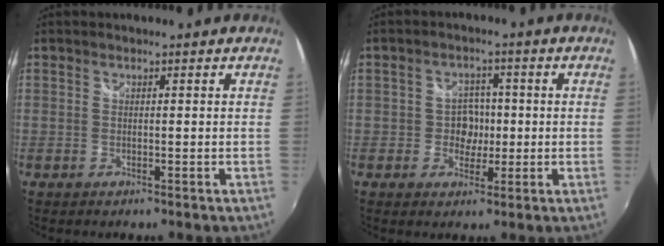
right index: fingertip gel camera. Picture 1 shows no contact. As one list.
[{"total": 4.2, "force": [-0.6, 3.9, 1.5], "torque": [-0.024, 0.009, -0.009]}]